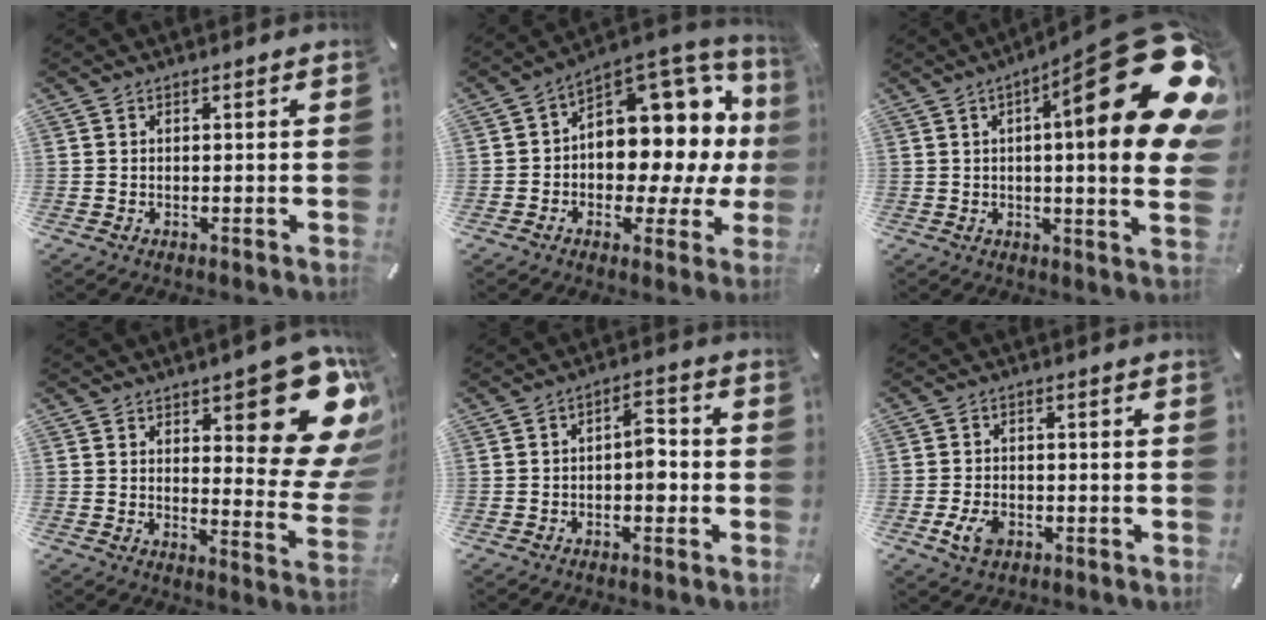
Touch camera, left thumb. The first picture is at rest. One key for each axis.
{"total": 12.6, "fx": 3.7, "fy": 8.8, "fz": 8.2, "tx": -0.086, "ty": -0.070, "tz": 0.060}
{"total": 32.2, "fx": 10.5, "fy": 8.4, "fz": 29.2, "tx": -0.385, "ty": -0.090, "tz": 0.181}
{"total": 19.9, "fx": 9.8, "fy": 7.7, "fz": 15.6, "tx": -0.179, "ty": -0.087, "tz": 0.157}
{"total": 5.6, "fx": -1.4, "fy": 3.1, "fz": 4.4, "tx": -0.069, "ty": 0.016, "tz": -0.028}
{"total": 4.7, "fx": -2.0, "fy": 3.1, "fz": 2.9, "tx": -0.073, "ty": 0.000, "tz": -0.040}